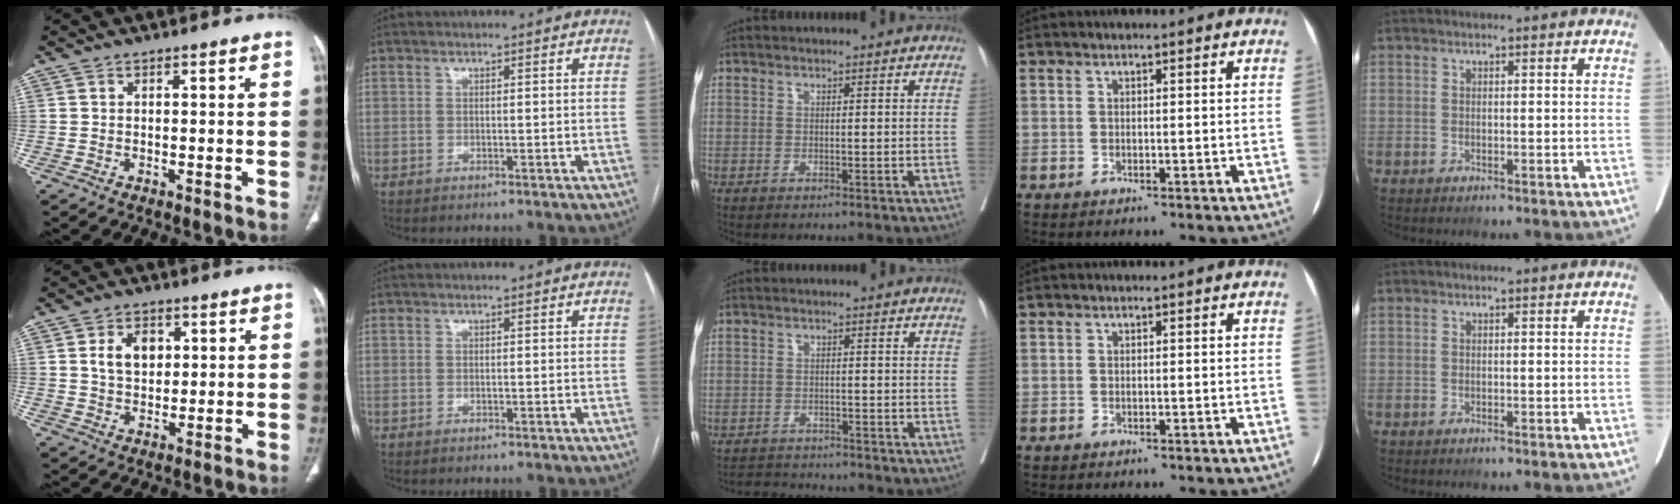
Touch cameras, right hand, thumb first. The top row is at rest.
{"thumb": {"total": 6.1, "force": [1.6, 4.3, 4.0], "torque": [-0.048, -0.003, 0.027]}, "middle": {"total": 3.6, "force": [-3.5, 0.7, -0.2], "torque": [0.006, -0.010, -0.059]}}